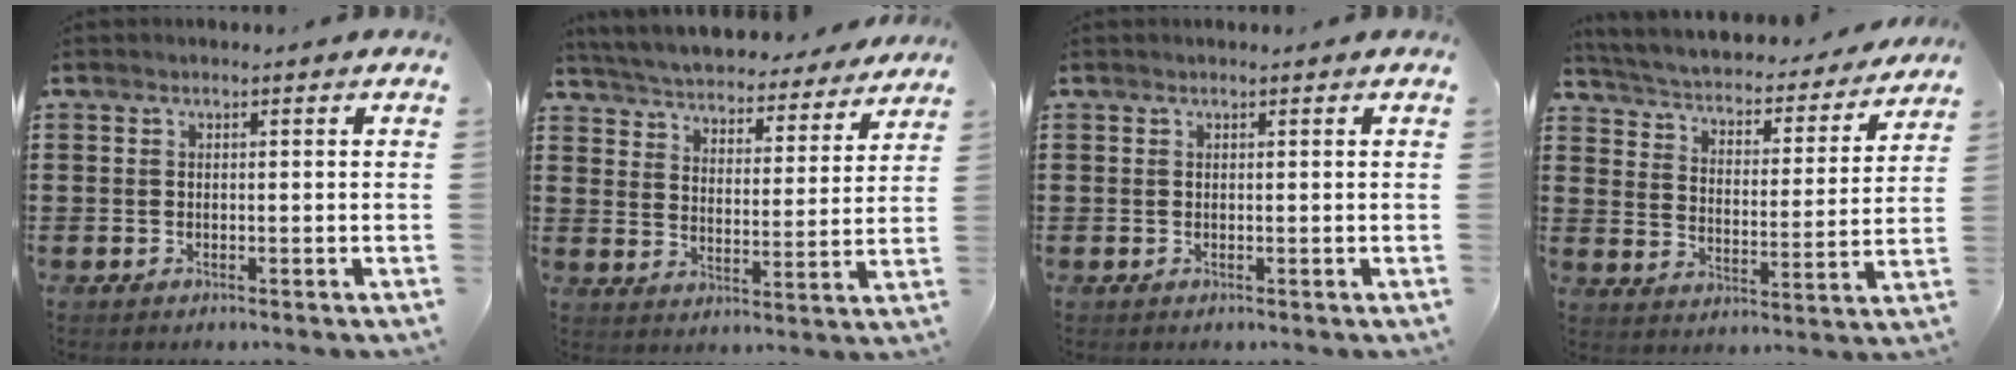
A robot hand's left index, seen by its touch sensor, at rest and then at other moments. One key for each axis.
{"total": 4.8, "fx": 4.7, "fy": -0.1, "fz": 0.2, "tx": -0.030, "ty": -0.042, "tz": 0.078}
{"total": 0.0}
{"total": 2.6, "fx": 2.4, "fy": 0.7, "fz": 0.7, "tx": -0.032, "ty": -0.026, "tz": 0.029}